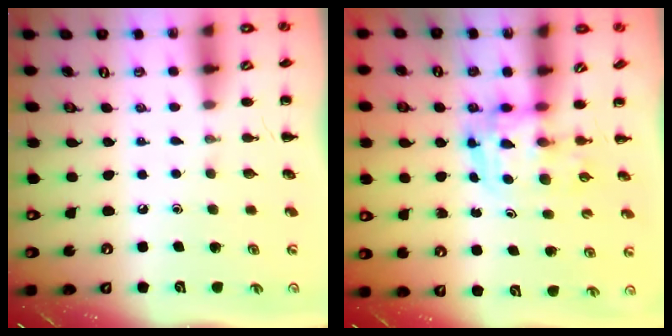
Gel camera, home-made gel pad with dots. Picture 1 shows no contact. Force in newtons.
{"total": 3.4, "press": 3.4, "slide": 0.6}